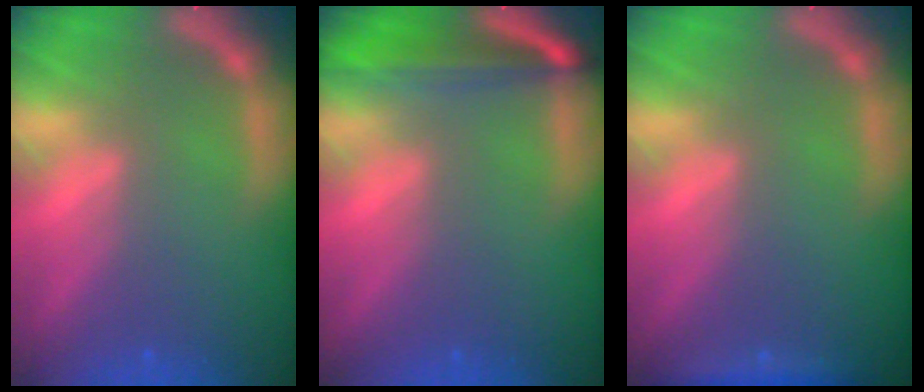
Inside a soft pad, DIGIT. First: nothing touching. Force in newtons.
{"total": 6.0}
{"total": 1.9}